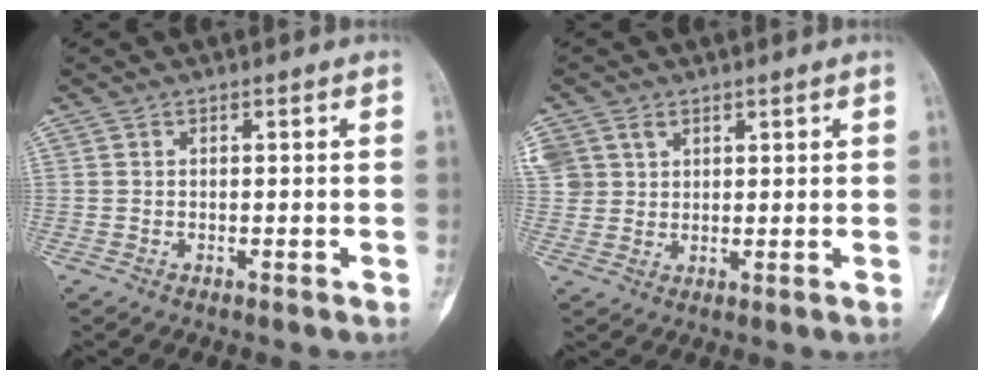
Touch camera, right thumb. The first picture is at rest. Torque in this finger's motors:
{"motor_torque": [0.40, 0.27, 0.12, 0.12, 0.03]}